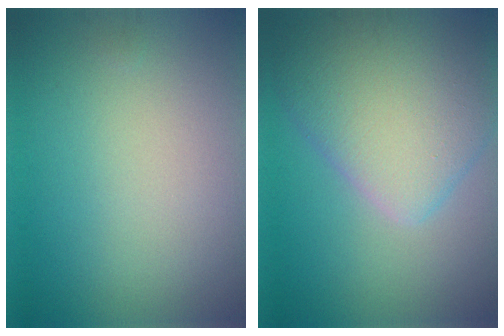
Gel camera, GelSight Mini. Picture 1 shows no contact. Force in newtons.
{"total": 7.8, "press": 7.8, "slide": 0.6}